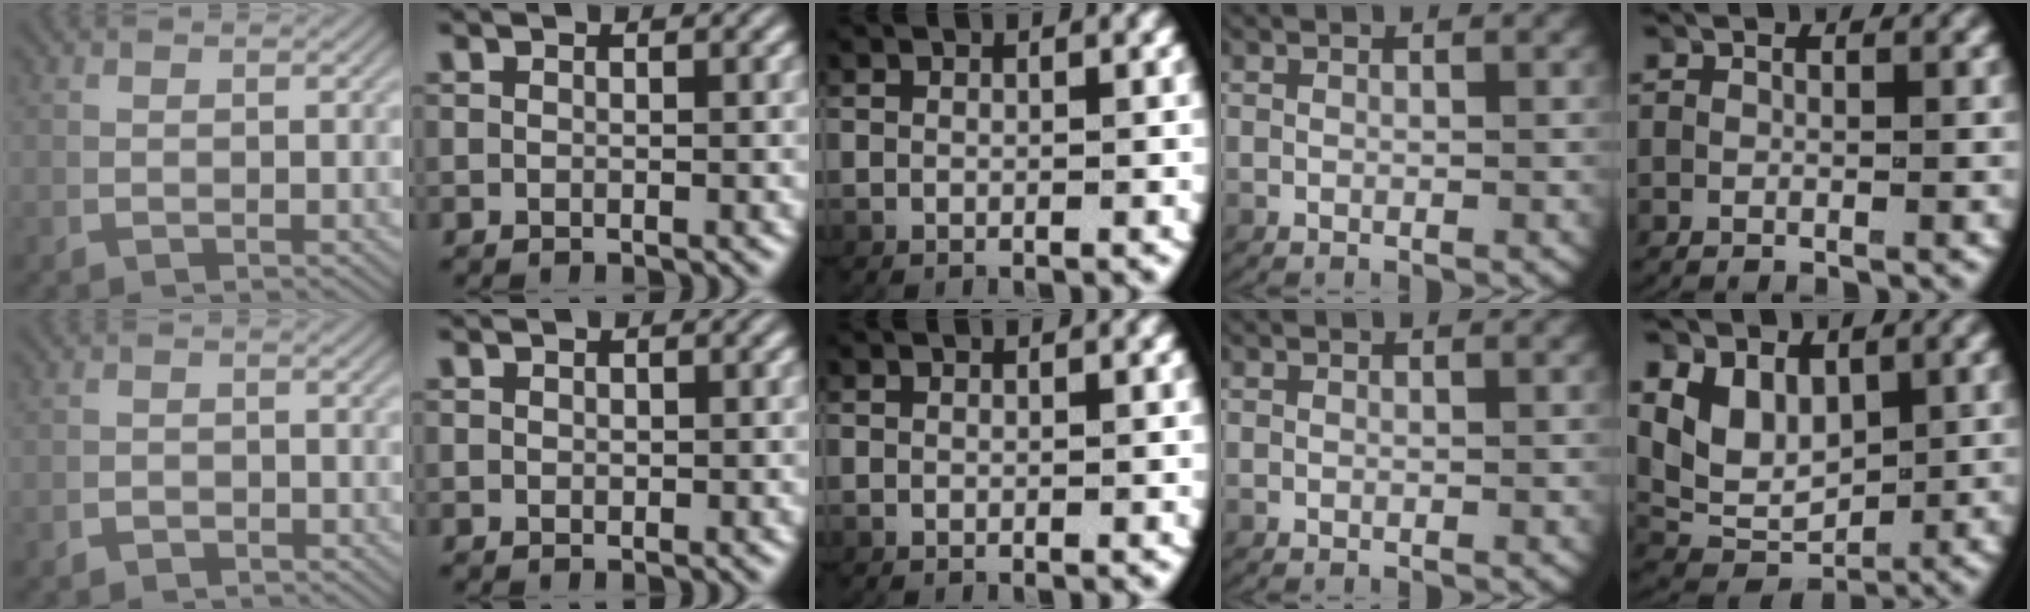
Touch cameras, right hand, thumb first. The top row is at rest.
{"thumb": {"total": 1.4, "force": [-1.4, 0.2, -0.1], "torque": [0.008, -0.005, -0.021]}, "little": {"total": 8.4, "force": [1.0, 7.0, 4.5], "torque": [-0.102, -0.018, 0.023]}}